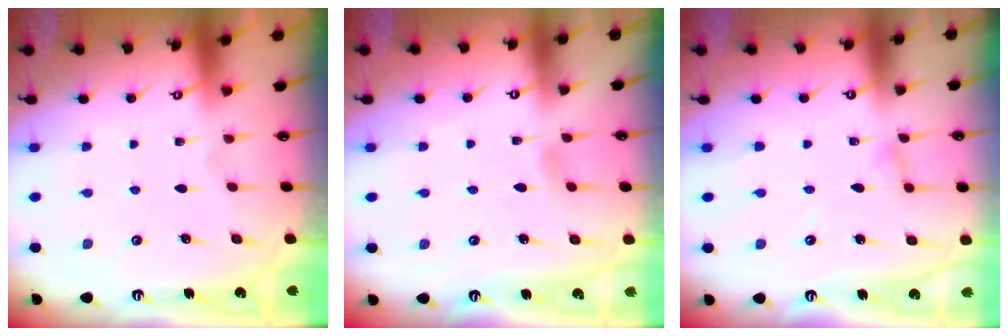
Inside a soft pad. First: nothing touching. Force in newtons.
{"total": 2.9, "press": 2.9, "slide": 0.4}
{"total": 2.8, "press": 2.7, "slide": 0.3}